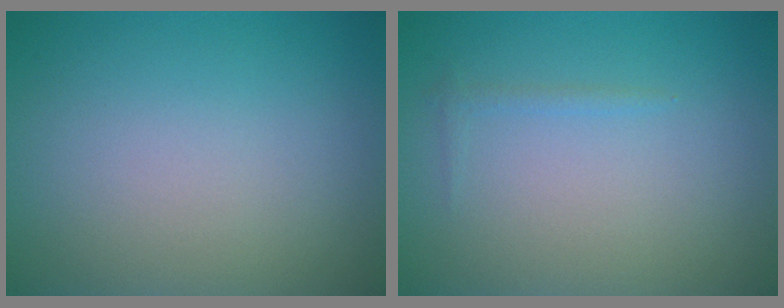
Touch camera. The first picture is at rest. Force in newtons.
{"total": 0.6, "press": 0.6, "slide": 0.1}